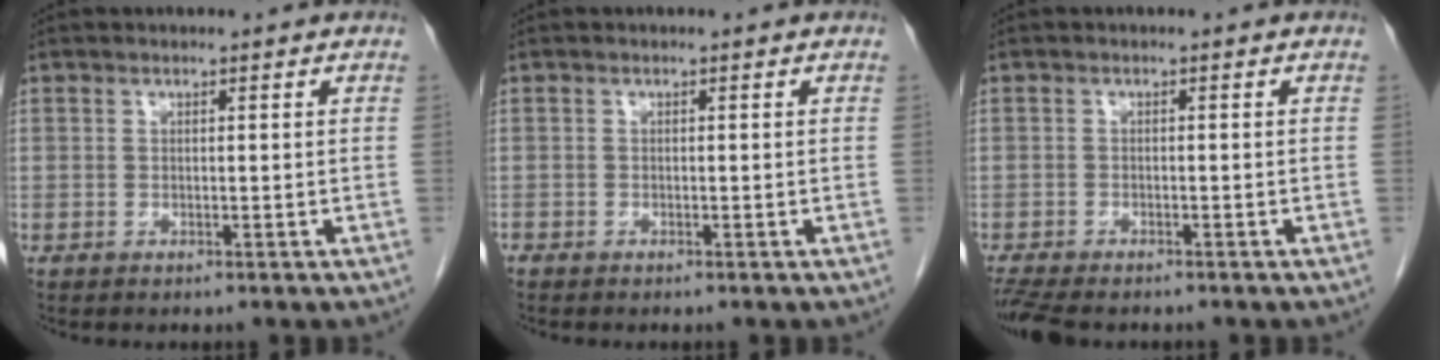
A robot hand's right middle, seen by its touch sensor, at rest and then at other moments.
{"total": 0.5, "force": [-0.5, 0.3, 0.0], "torque": [-0.006, 0.000, -0.011]}
{"total": 6.7, "force": [-5.6, 1.9, 3.2], "torque": [-0.058, -0.012, -0.092]}